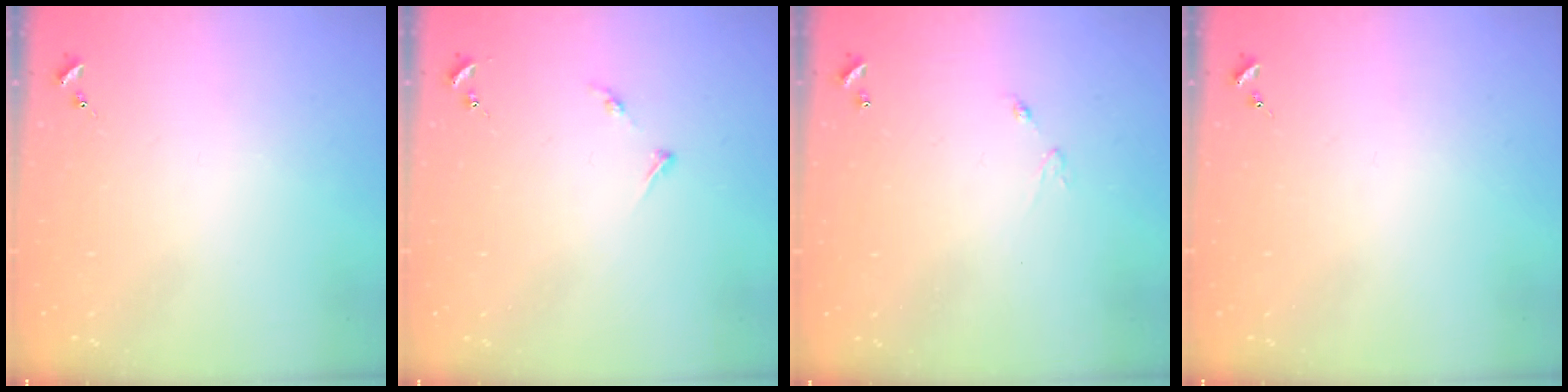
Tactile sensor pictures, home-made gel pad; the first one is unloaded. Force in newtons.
{"total": 4.0, "press": 3.9, "slide": 0.5}
{"total": 4.8, "press": 4.8, "slide": 0.3}
{"total": 0.0}